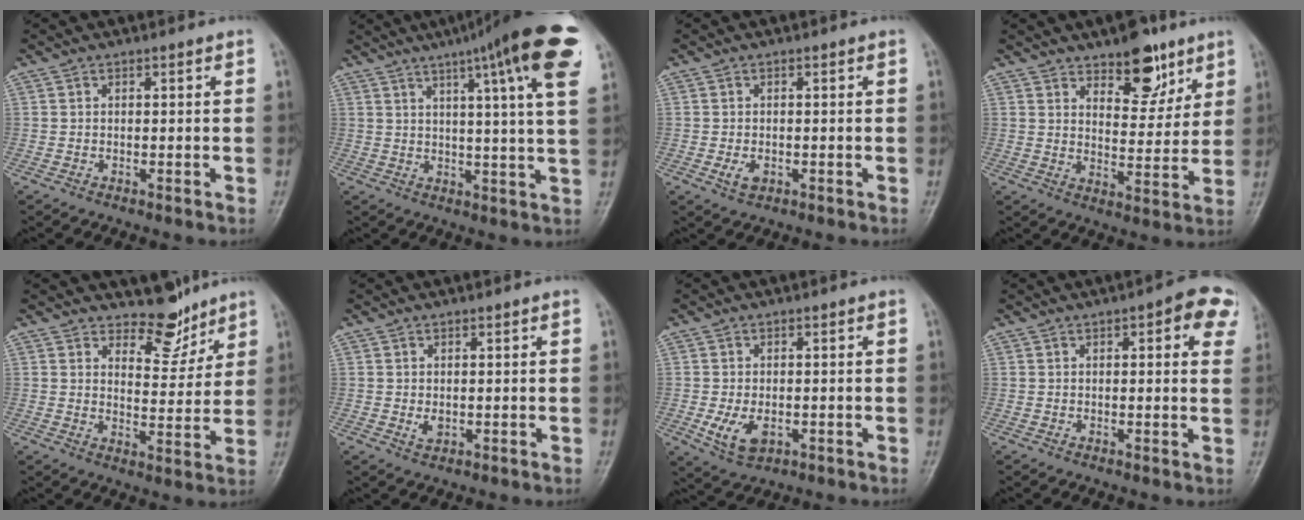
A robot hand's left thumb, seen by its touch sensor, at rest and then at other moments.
{"total": 18.7, "force": [9.8, 1.9, 15.9], "torque": [-0.216, -0.016, 0.120]}
{"total": 2.3, "force": [-0.6, 1.6, 1.6], "torque": [-0.027, -0.002, -0.009]}
{"total": 10.8, "force": [7.0, 5.1, 6.4], "torque": [-0.056, -0.045, 0.108]}
{"total": 6.9, "force": [5.9, 3.2, 1.6], "torque": [0.007, -0.051, 0.098]}
{"total": 1.7, "force": [0.1, 1.1, 1.2], "torque": [-0.016, -0.004, 0.007]}
{"total": 5.5, "force": [-1.3, 3.4, 4.1], "torque": [-0.074, -0.010, -0.015]}
{"total": 8.0, "force": [3.3, 2.8, 6.7], "torque": [-0.051, -0.001, 0.028]}